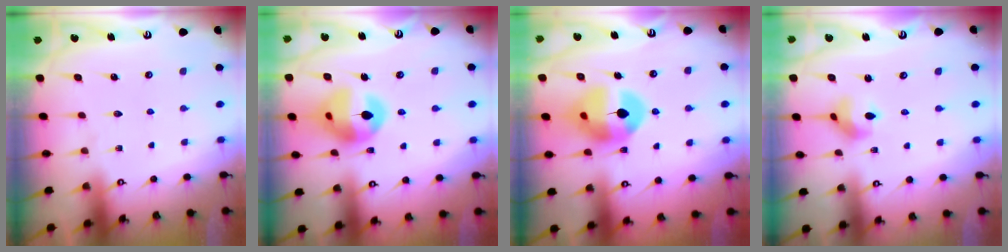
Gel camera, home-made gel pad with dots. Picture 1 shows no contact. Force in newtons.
{"total": 15.0, "press": 14.9, "slide": 1.7}
{"total": 11.2, "press": 11.2, "slide": 0.9}
{"total": 4.8, "press": 4.7, "slide": 0.9}